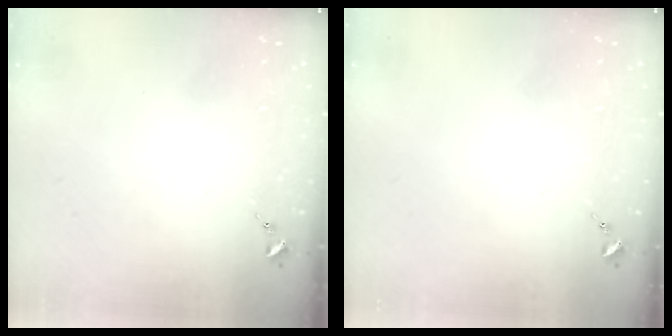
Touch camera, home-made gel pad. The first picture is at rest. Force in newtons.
{"total": 0.0}